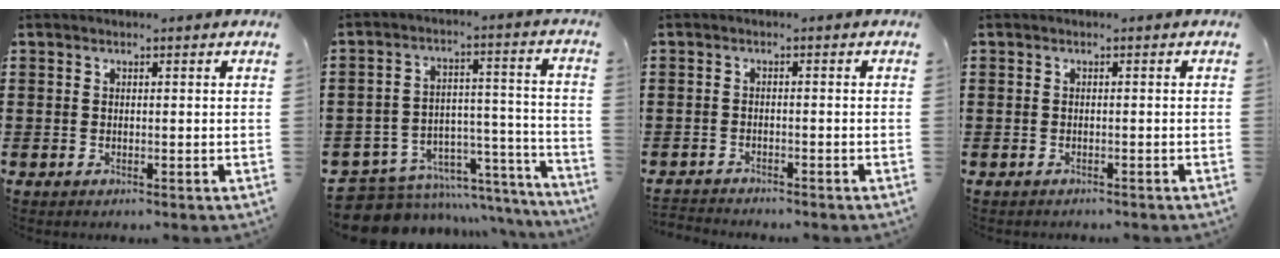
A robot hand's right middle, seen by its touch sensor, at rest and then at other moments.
{"total": 6.5, "force": [-5.6, 3.1, 0.8], "torque": [-0.022, 0.000, -0.105]}
{"total": 1.8, "force": [-1.8, 0.1, -0.1], "torque": [-0.004, 0.000, -0.040]}
{"total": 0.7, "force": [-0.6, 0.3, -0.1], "torque": [0.002, 0.002, -0.015]}